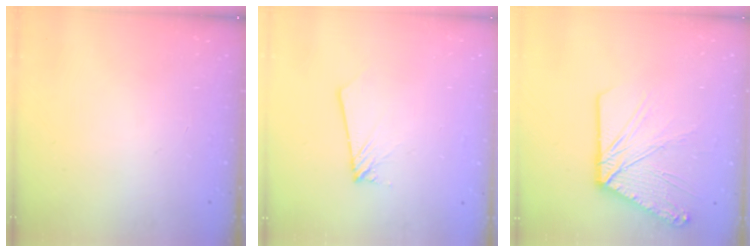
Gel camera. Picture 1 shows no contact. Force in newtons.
{"total": 1.8, "press": 1.8, "slide": 0.2}
{"total": 14.4, "press": 14.3, "slide": 2.1}